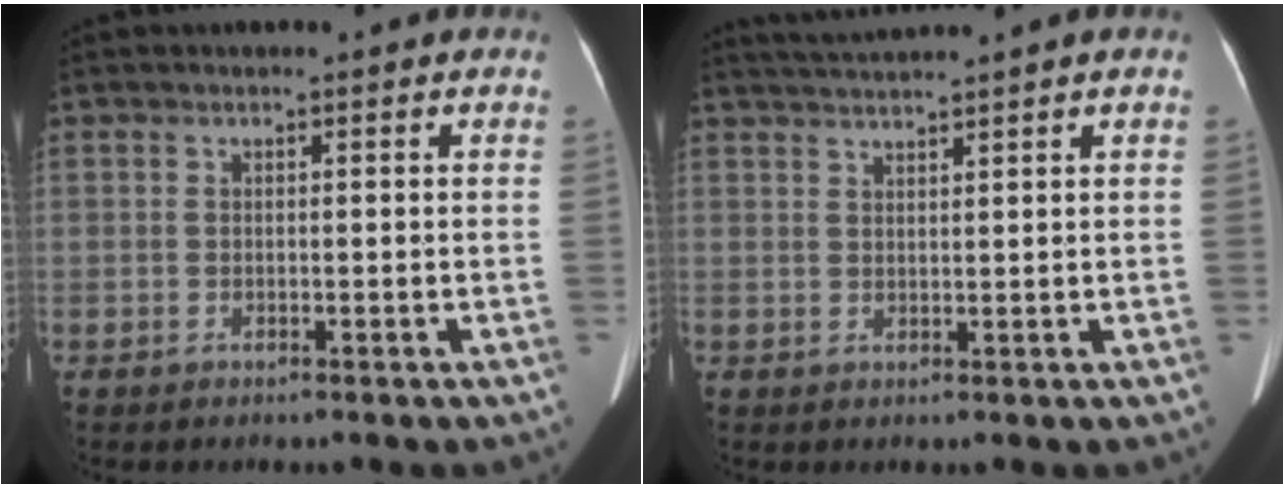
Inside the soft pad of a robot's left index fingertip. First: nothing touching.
{"total": 4.1, "force": [3.6, -1.4, 1.5], "torque": [-0.029, 0.014, 0.069]}